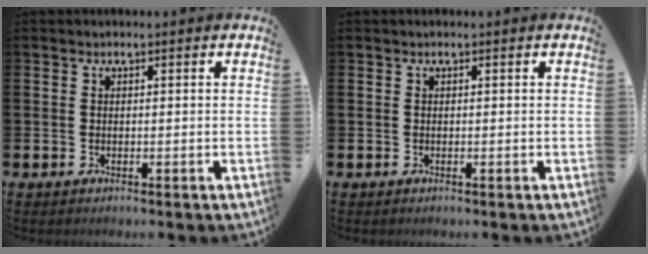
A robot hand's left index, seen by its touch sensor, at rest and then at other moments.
{"total": 0.0}